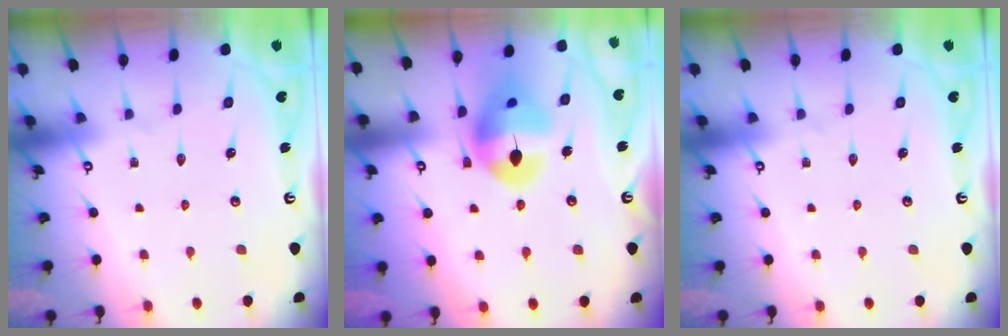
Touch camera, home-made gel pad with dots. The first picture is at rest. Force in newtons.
{"total": 14.0, "press": 13.9, "slide": 1.8}
{"total": 0.0}